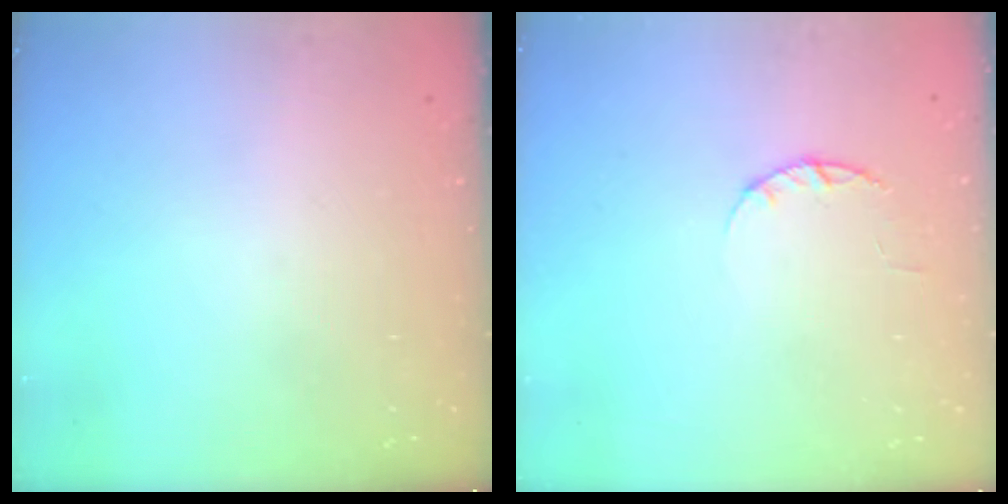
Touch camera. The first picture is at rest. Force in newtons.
{"total": 2.4, "press": 2.3, "slide": 0.4}